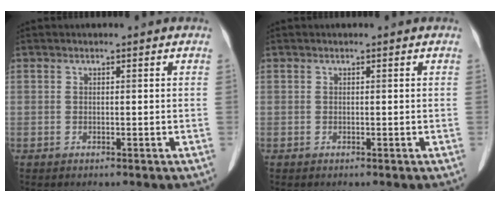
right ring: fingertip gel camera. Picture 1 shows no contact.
{"total": 0.0}